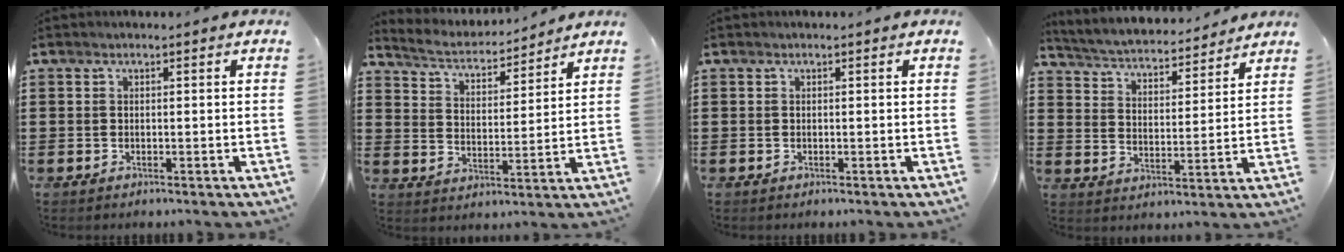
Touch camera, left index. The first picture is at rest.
{"total": 4.1, "force": [4.0, 0.5, 0.7], "torque": [-0.036, -0.030, 0.064]}
{"total": 0.0}
{"total": 3.8, "force": [3.7, 0.1, 0.7], "torque": [-0.035, -0.032, 0.057]}